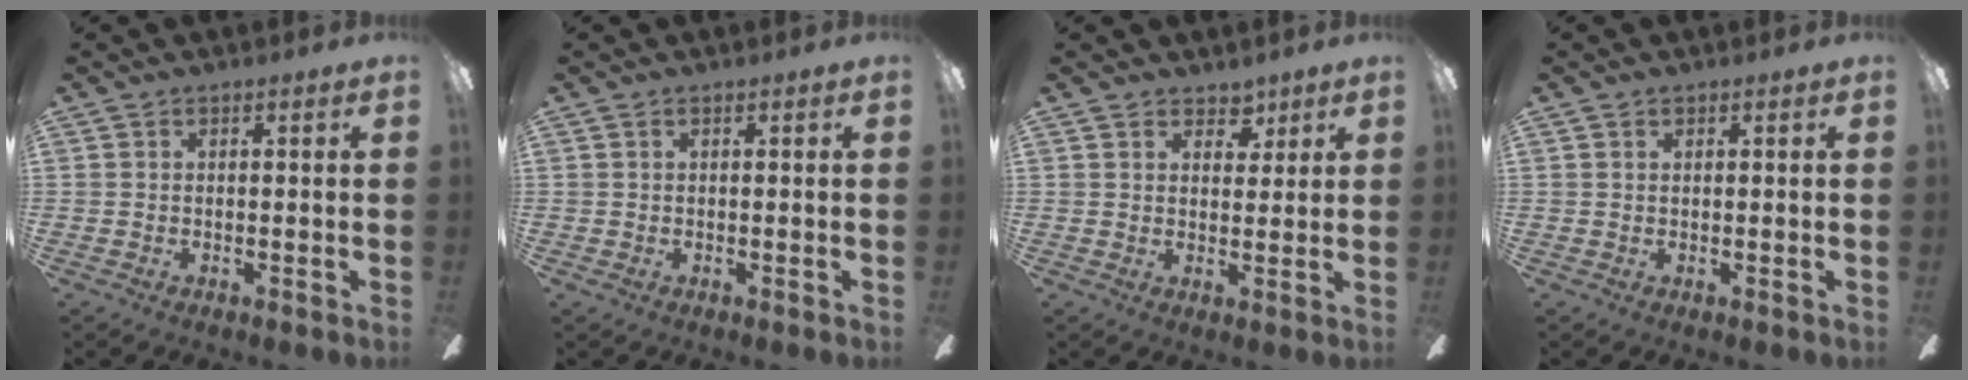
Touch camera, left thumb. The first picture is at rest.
{"total": 0.6, "force": [0.2, 0.3, 0.4], "torque": [-0.009, 0.003, 0.003]}
{"total": 4.3, "force": [3.2, 2.6, 1.2], "torque": [-0.010, -0.014, 0.055]}
{"total": 0.6, "force": [0.3, 0.4, 0.4], "torque": [-0.008, 0.003, 0.005]}